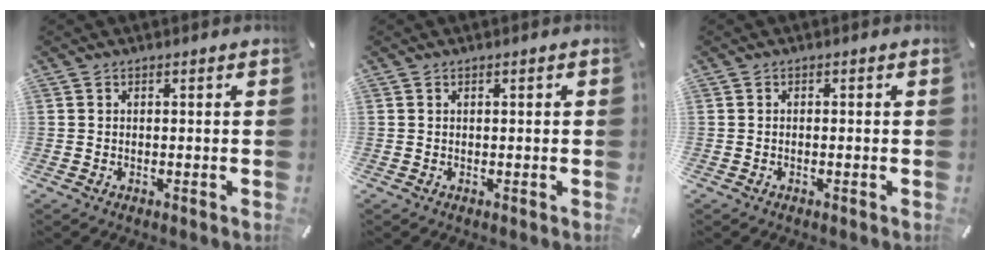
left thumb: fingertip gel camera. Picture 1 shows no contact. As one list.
[{"total": 0.5, "force": [0.1, 0.2, 0.5], "torque": [-0.008, 0.004, 0.000]}, {"total": 0.5, "force": [-0.4, 0.1, 0.3], "torque": [-0.007, -0.001, -0.007]}]